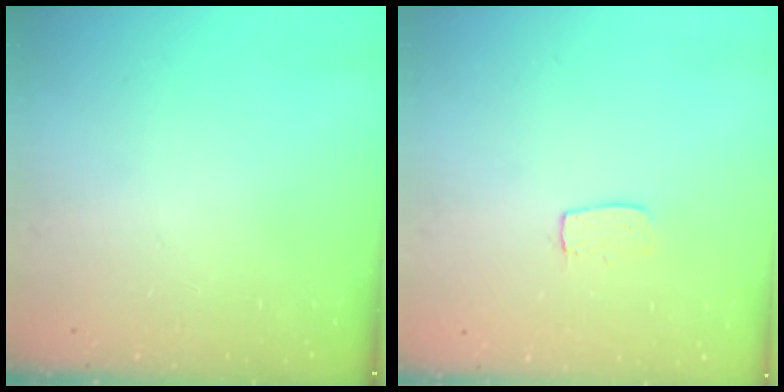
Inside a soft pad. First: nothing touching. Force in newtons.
{"total": 5.1, "press": 5.1, "slide": 0.4}